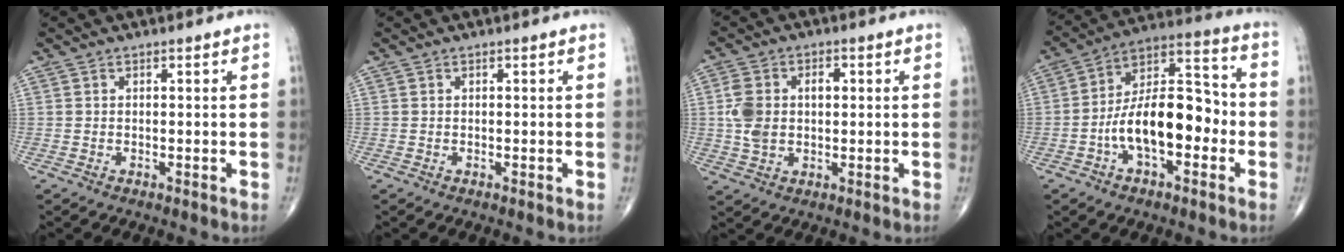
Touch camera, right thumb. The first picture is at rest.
{"total": 0.0}
{"total": 8.0, "force": [0.7, 5.4, 5.8], "torque": [-0.112, 0.017, 0.016]}
{"total": 16.5, "force": [-3.7, 8.3, 13.8], "torque": [-0.214, 0.047, -0.069]}